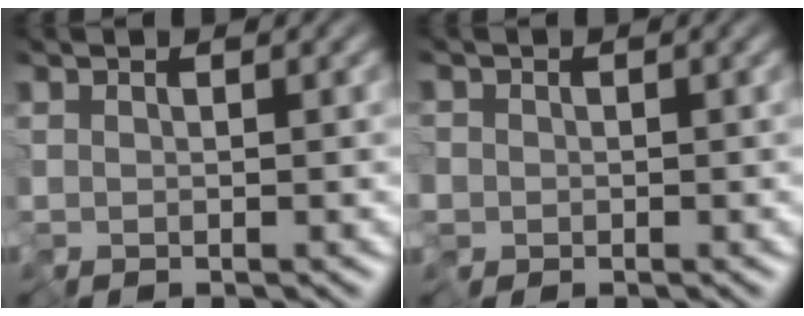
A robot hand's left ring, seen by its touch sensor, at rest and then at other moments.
{"total": 1.2, "force": [-0.6, 1.0, -0.2], "torque": [0.003, -0.006, -0.015]}